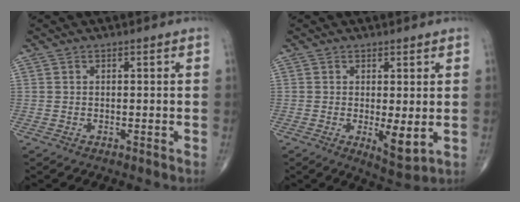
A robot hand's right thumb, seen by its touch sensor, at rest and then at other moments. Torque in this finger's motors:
{"motor_torque": [2.68, 2.34, 2.27, -0.51, 0.95]}